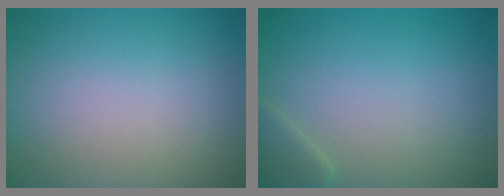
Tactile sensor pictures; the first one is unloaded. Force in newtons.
{"total": 1.7, "press": 1.7, "slide": 0.1}